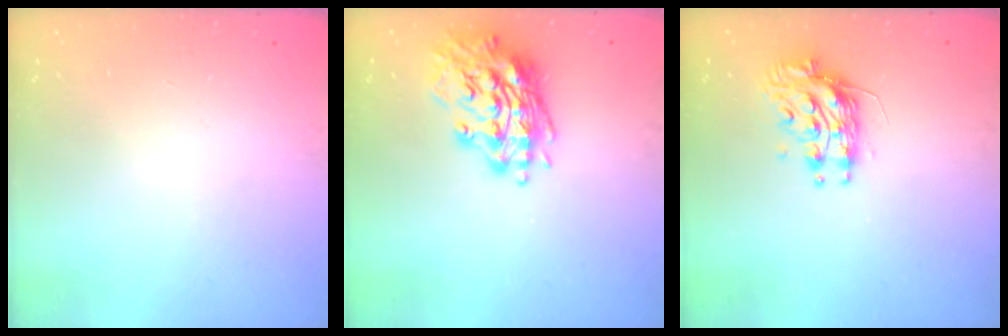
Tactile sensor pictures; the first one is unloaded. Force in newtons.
{"total": 17.1, "press": 16.9, "slide": 2.4}
{"total": 9.2, "press": 9.2, "slide": 0.7}